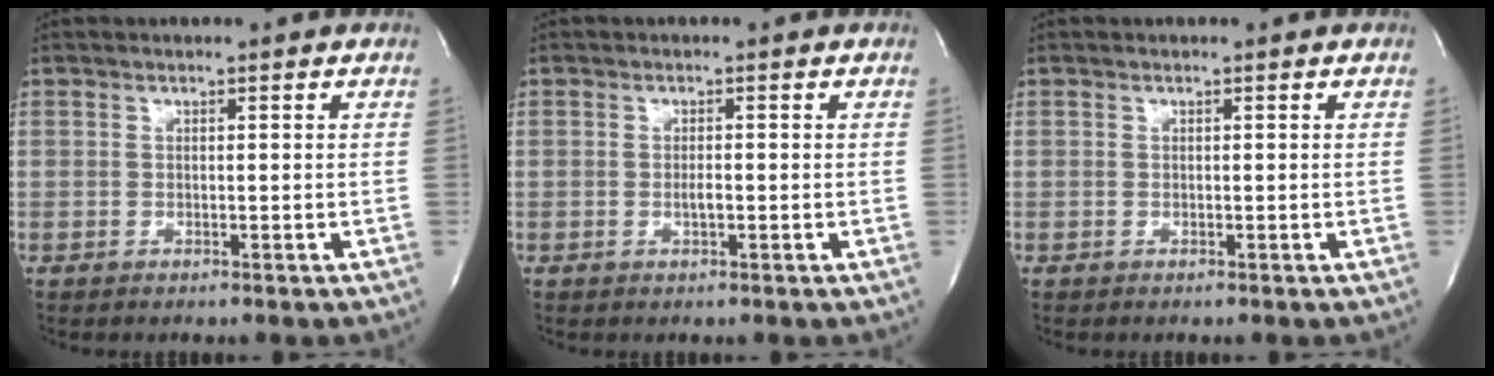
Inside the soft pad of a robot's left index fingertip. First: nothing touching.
{"total": 1.1, "force": [-0.3, 0.2, 1.0], "torque": [-0.020, -0.003, -0.007]}
{"total": 0.0}